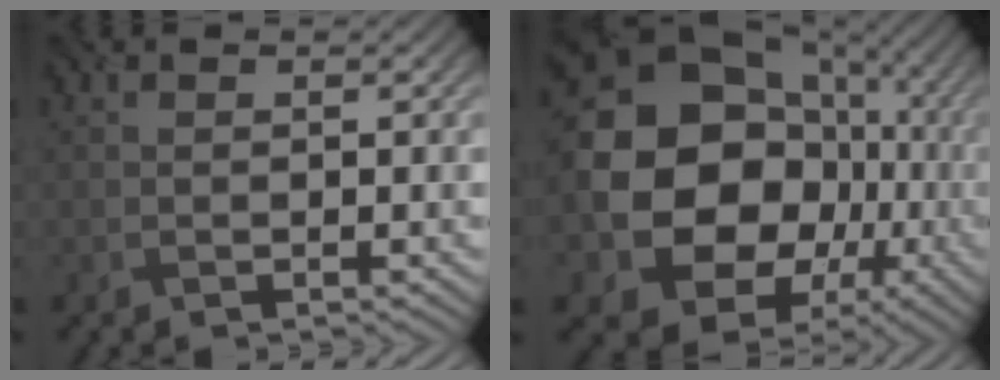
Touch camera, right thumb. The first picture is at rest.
{"total": 17.9, "force": [-1.8, 15.3, 9.0], "torque": [-0.191, -0.028, -0.034]}